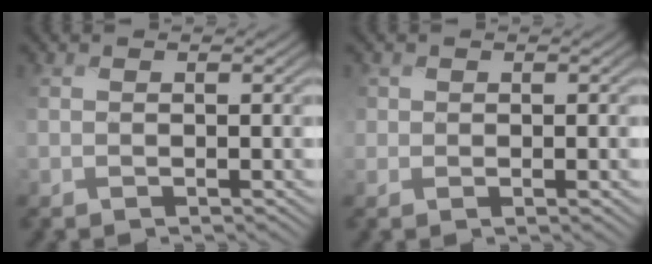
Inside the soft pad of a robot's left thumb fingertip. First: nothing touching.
{"total": 1.8, "force": [0.5, 1.5, 0.9], "torque": [-0.022, -0.005, 0.008]}